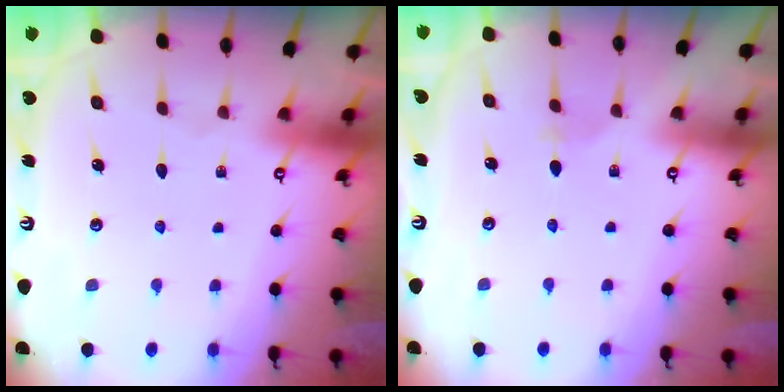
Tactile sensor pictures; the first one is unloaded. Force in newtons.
{"total": 2.2, "press": 2.1, "slide": 0.5}